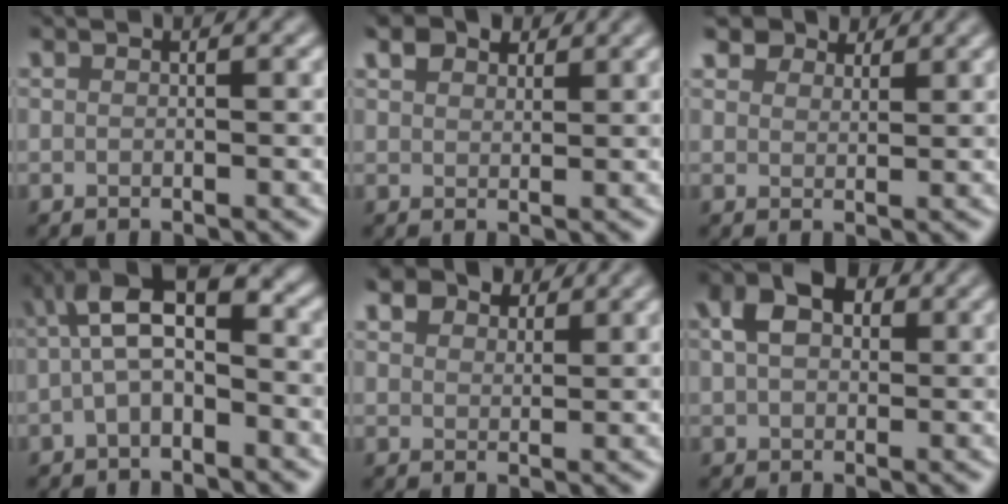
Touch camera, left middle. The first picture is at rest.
{"total": 2.7, "force": [1.9, 1.7, 1.1], "torque": [-0.026, 0.008, 0.034]}
{"total": 4.1, "force": [3.5, 1.8, 1.1], "torque": [-0.032, -0.009, 0.069]}
{"total": 5.1, "force": [-0.6, 2.3, 4.6], "torque": [-0.087, 0.022, -0.023]}
{"total": 4.9, "force": [3.9, 2.3, 1.8], "torque": [-0.045, 0.002, 0.065]}
{"total": 5.0, "force": [1.7, 3.5, 3.2], "torque": [-0.066, 0.013, 0.019]}